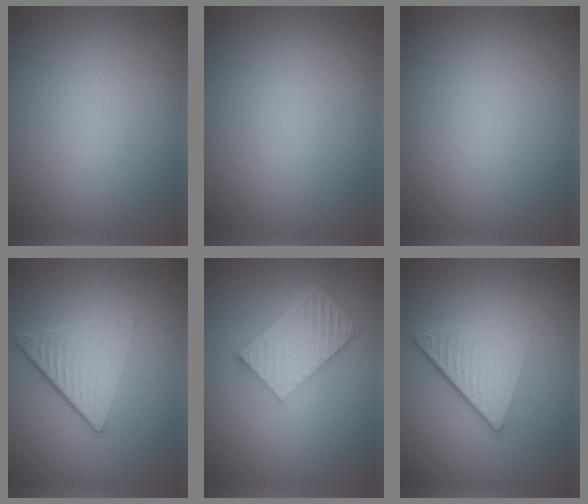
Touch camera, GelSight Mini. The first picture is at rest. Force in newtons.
{"total": 0.0}
{"total": 0.0}
{"total": 4.7, "press": 3.0, "slide": 3.6}
{"total": 6.0, "press": 4.2, "slide": 4.3}
{"total": 4.9, "press": 2.9, "slide": 3.9}